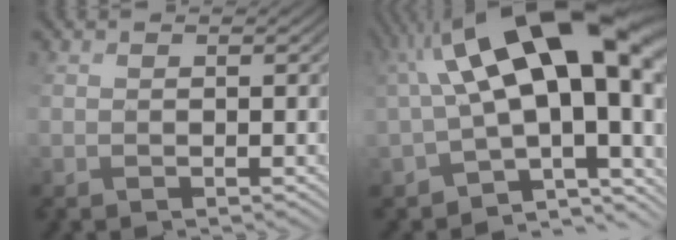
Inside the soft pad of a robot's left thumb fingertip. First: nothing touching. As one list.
[{"total": 15.9, "force": [1.6, 6.5, 14.4], "torque": [-0.200, 0.027, 0.041]}]